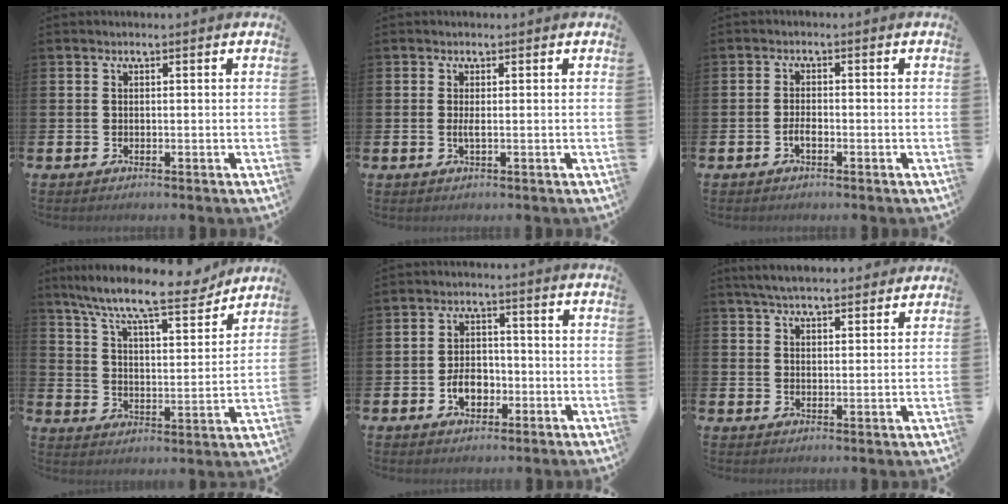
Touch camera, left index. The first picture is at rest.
{"total": 0.9, "force": [-0.1, 0.1, 0.9], "torque": [-0.024, 0.002, -0.001]}
{"total": 1.6, "force": [-0.8, 0.6, 1.2], "torque": [-0.032, 0.004, -0.014]}
{"total": 10.9, "force": [9.5, 1.6, 4.9], "torque": [-0.116, -0.067, 0.156]}
{"total": 4.3, "force": [-1.5, 2.9, 2.7], "torque": [-0.035, 0.000, -0.034]}
{"total": 5.0, "force": [4.9, 0.7, 1.1], "torque": [-0.034, -0.019, 0.089]}